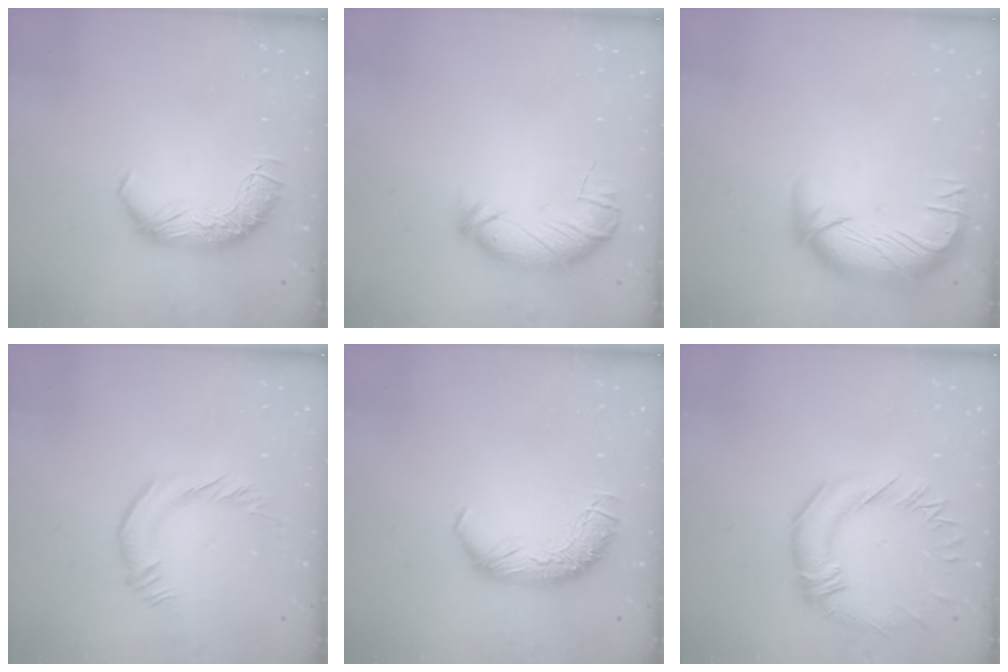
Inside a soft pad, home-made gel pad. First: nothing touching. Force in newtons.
{"total": 4.0, "press": 3.9, "slide": 0.9}
{"total": 3.2, "press": 0.2, "slide": 3.1}
{"total": 1.8, "press": 1.6, "slide": 0.7}
{"total": 0.0}
{"total": 2.6, "press": 2.2, "slide": 1.3}